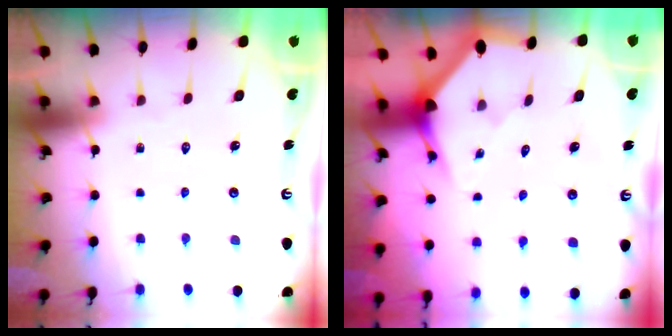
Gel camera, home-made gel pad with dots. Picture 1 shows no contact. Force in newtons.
{"total": 3.4, "press": 3.4, "slide": 0.2}